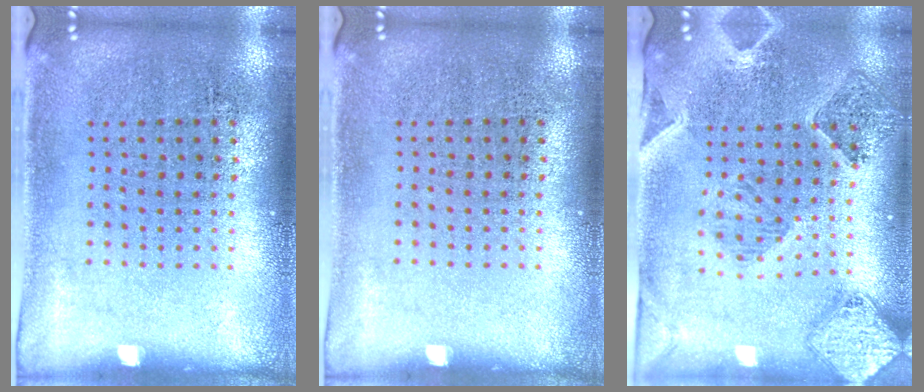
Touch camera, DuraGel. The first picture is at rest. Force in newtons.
{"total": 0.0}
{"total": 1.5, "press": 1.4, "slide": 0.3}